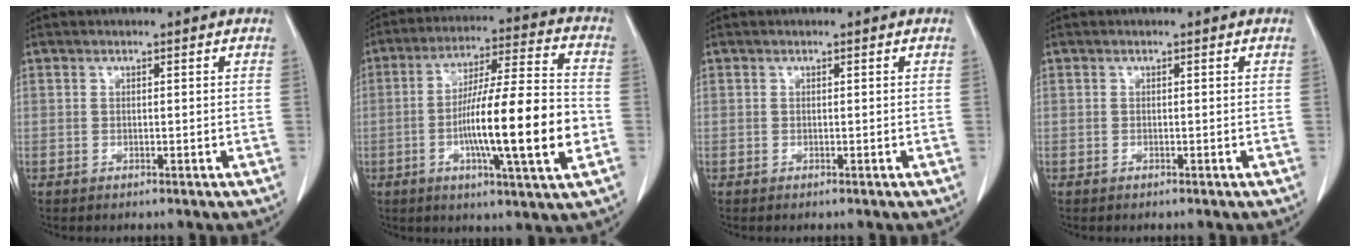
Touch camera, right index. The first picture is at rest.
{"total": 18.0, "force": [-3.7, 0.9, 17.6], "torque": [-0.295, -0.003, -0.063]}
{"total": 0.0}
{"total": 0.0}